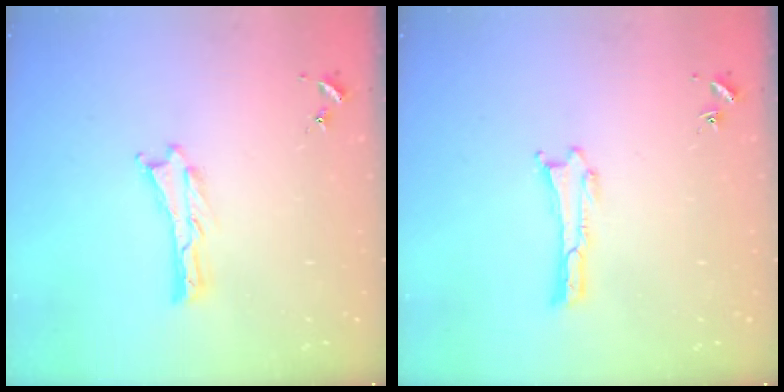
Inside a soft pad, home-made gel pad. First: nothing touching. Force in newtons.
{"total": 0.0}